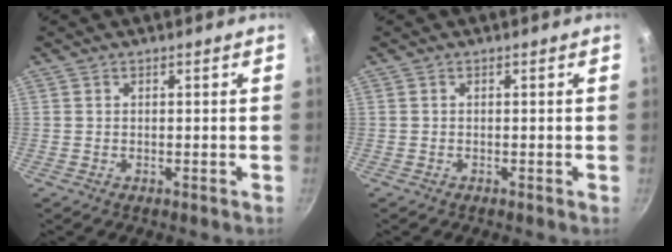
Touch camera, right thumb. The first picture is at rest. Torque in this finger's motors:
{"motor_torque": [2.64, 2.37, 0.22, -0.16, 0.11]}